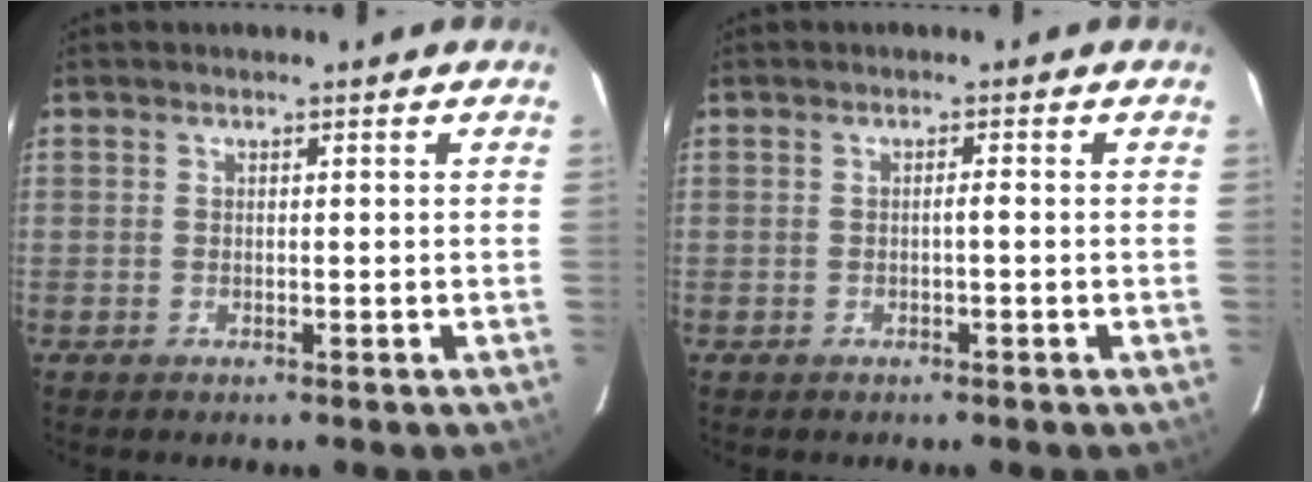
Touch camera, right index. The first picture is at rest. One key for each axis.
{"total": 0.8, "fx": -0.2, "fy": 0.0, "fz": 0.8, "tx": -0.012, "ty": 0.002, "tz": -0.004}